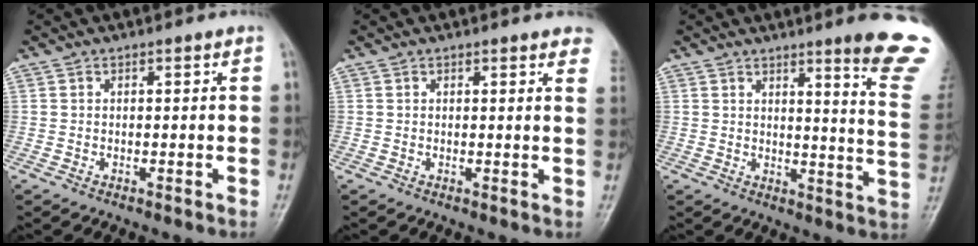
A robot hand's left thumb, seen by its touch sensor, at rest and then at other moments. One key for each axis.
{"total": 5.3, "fx": 4.5, "fy": 1.2, "fz": 2.6, "tx": -0.012, "ty": -0.010, "tz": 0.034}
{"total": 14.0, "fx": 9.8, "fy": 0.6, "fz": 9.9, "tx": -0.102, "ty": -0.077, "tz": 0.111}